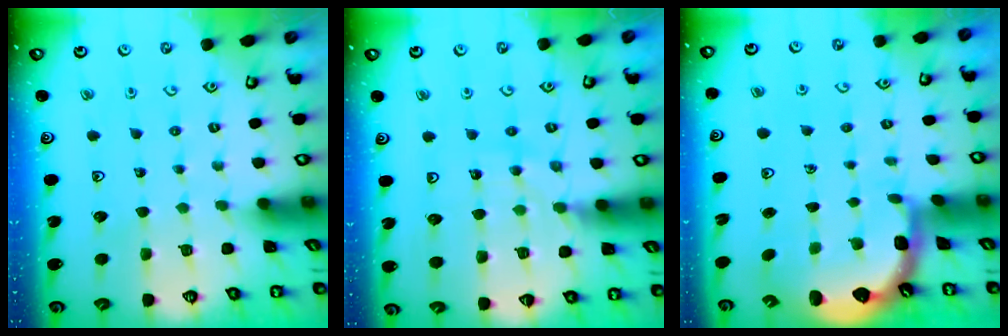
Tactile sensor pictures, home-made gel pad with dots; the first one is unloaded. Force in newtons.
{"total": 12.1, "press": 12.0, "slide": 1.3}
{"total": 2.5, "press": 1.6, "slide": 1.9}